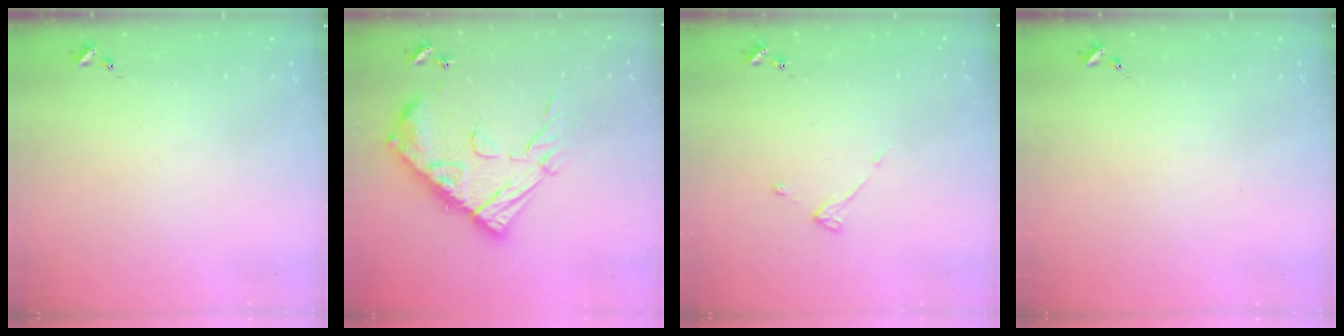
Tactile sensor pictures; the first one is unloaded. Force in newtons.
{"total": 19.3, "press": 19.2, "slide": 1.6}
{"total": 4.3, "press": 4.3, "slide": 0.4}
{"total": 0.0}